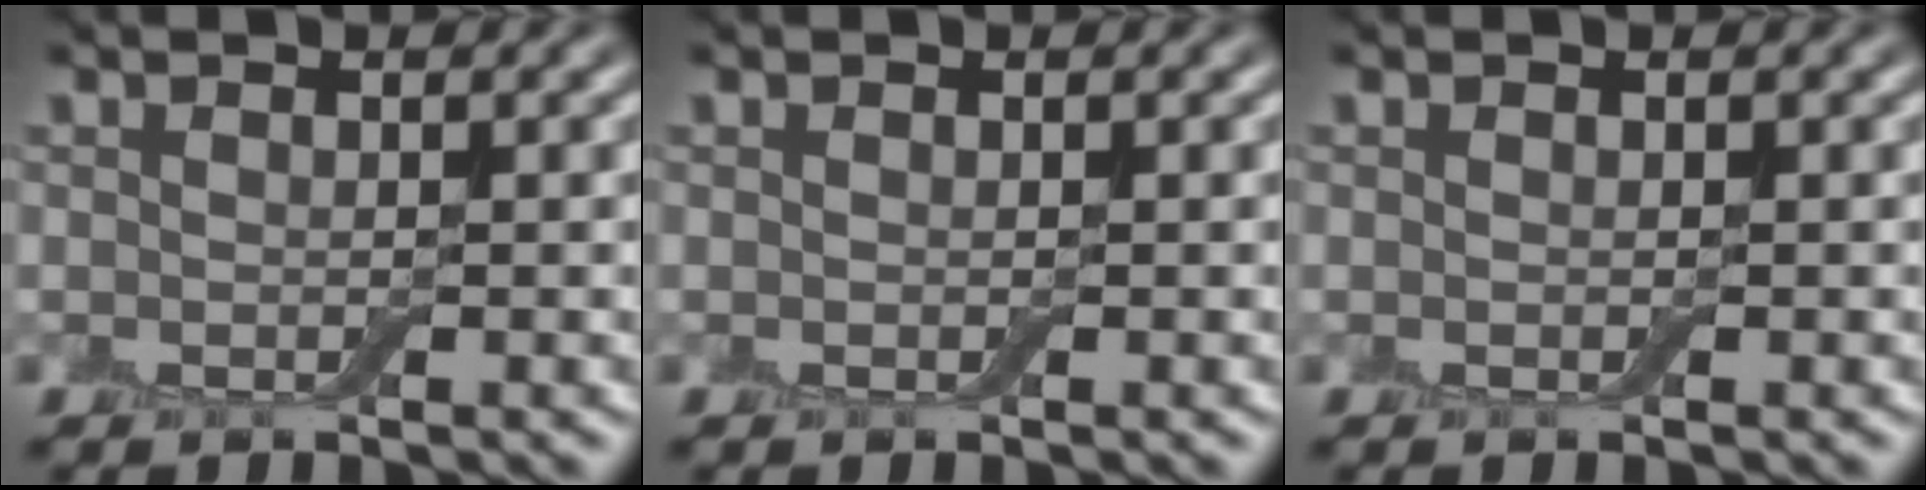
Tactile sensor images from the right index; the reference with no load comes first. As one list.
[{"total": 0.0}, {"total": 0.0}]